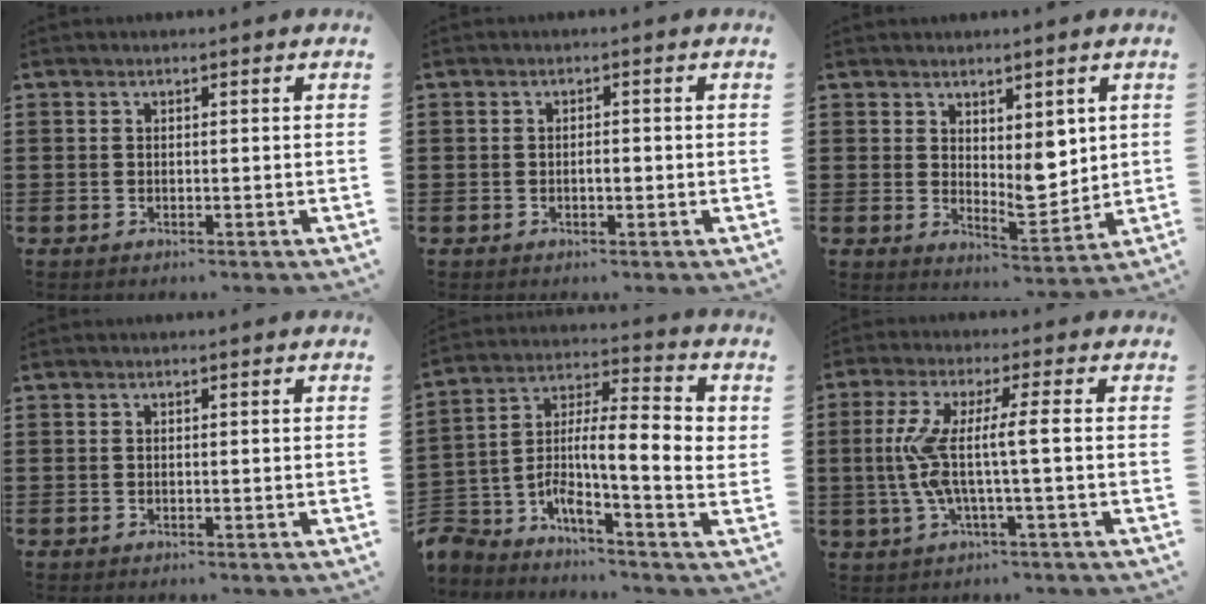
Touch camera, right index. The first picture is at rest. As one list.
[{"total": 1.4, "force": [-0.4, 0.5, 1.2], "torque": [-0.023, -0.001, -0.007]}, {"total": 5.8, "force": [2.9, 3.5, 3.7], "torque": [-0.056, -0.019, 0.050]}, {"total": 0.0}, {"total": 6.5, "force": [-1.8, 0.7, 6.2], "torque": [-0.145, -0.038, -0.048]}, {"total": 8.0, "force": [-0.5, 0.0, 8.0], "torque": [-0.183, -0.017, -0.024]}]